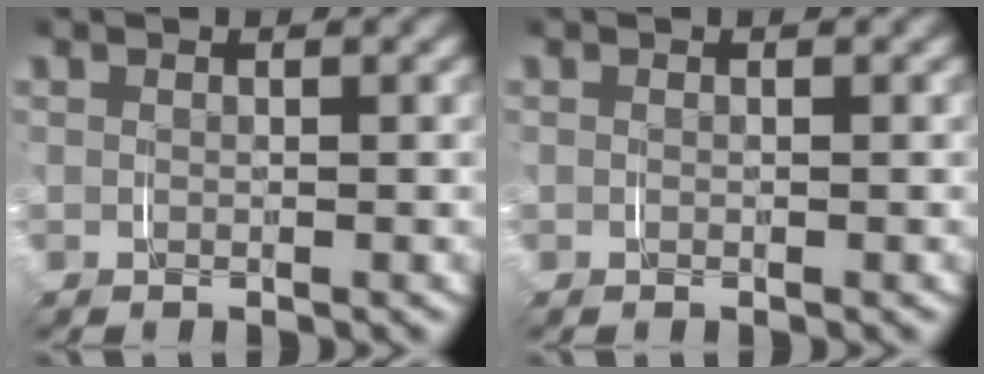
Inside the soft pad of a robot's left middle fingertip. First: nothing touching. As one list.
[{"total": 0.0}]